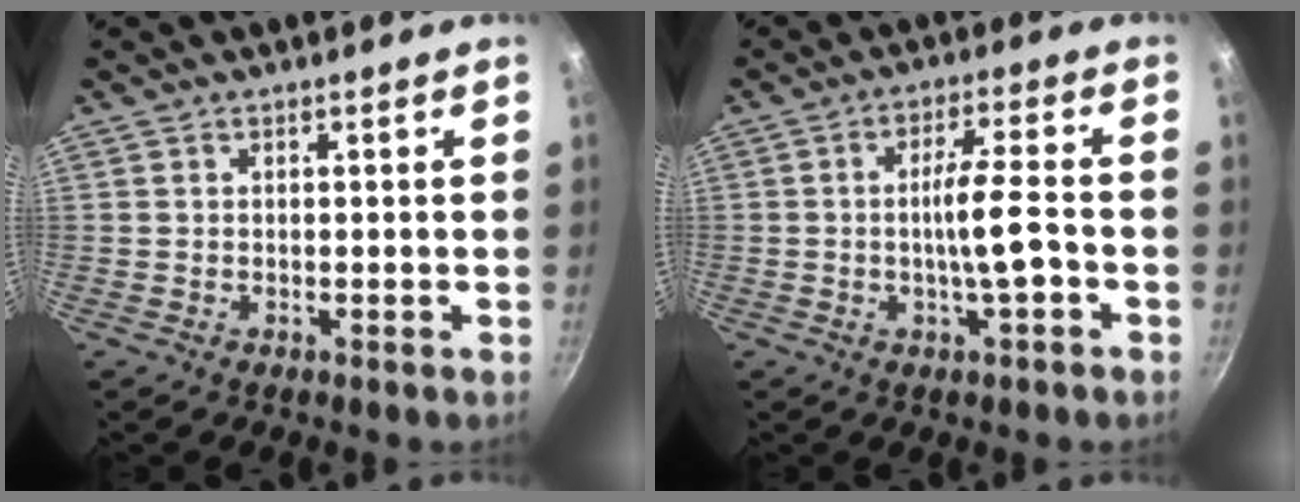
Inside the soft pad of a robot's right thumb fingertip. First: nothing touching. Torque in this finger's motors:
{"motor_torque": [2.50, 1.31, 1.72, -1.07, 0.60]}